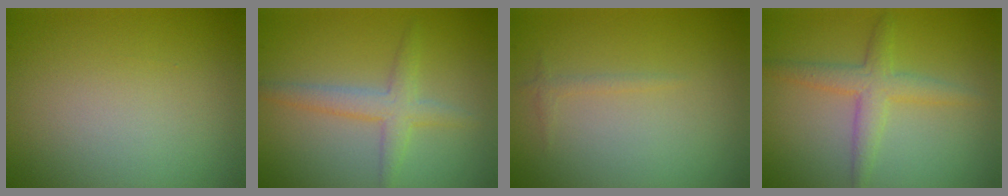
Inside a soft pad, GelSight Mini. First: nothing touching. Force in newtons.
{"total": 2.8, "press": 2.7, "slide": 0.2}
{"total": 0.6, "press": 0.6, "slide": 0.1}
{"total": 2.9, "press": 2.9, "slide": 0.2}